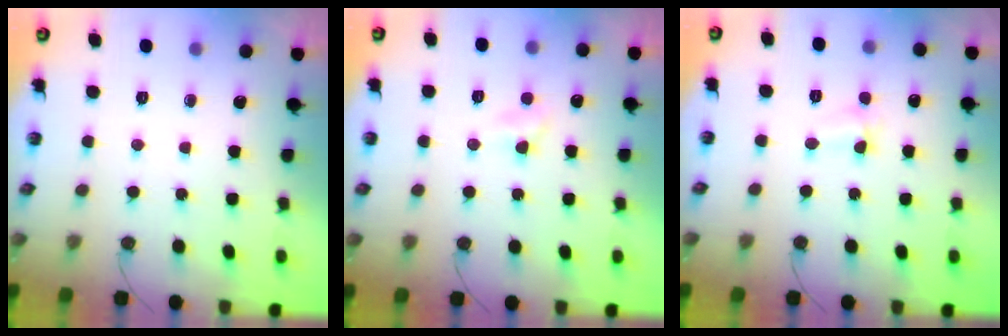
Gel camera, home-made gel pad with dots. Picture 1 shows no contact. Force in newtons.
{"total": 3.2, "press": 3.2, "slide": 0.4}
{"total": 3.0, "press": 2.9, "slide": 0.5}